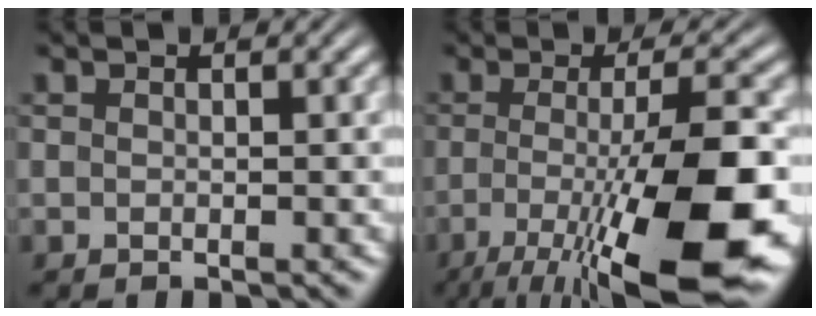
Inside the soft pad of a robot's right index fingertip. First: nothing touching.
{"total": 11.0, "force": [-3.9, 3.0, 9.9], "torque": [-0.155, -0.028, -0.044]}